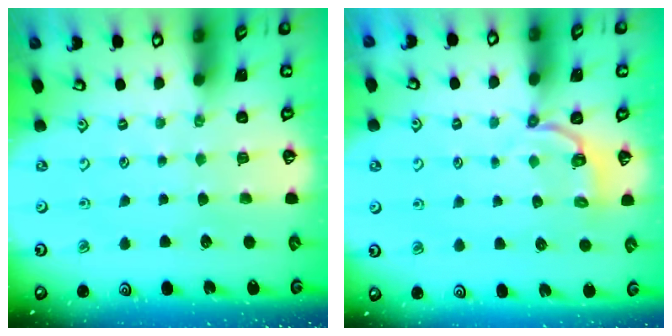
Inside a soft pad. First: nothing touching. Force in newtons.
{"total": 3.3, "press": 2.2, "slide": 2.5}